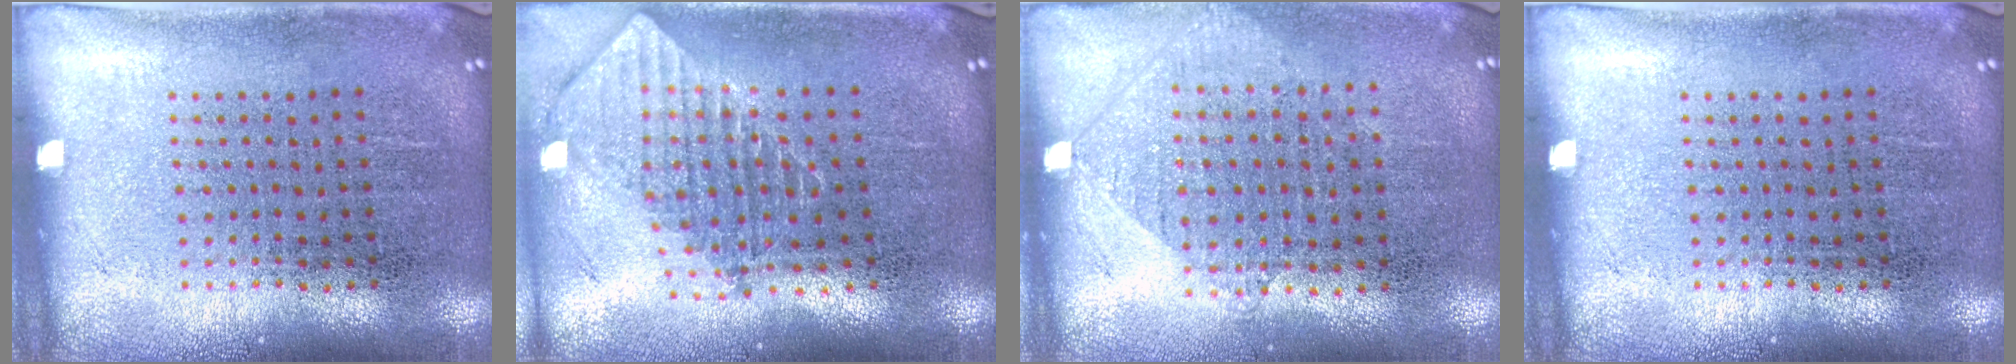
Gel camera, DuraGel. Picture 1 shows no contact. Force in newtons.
{"total": 2.0, "press": 1.5, "slide": 1.3}
{"total": 0.9, "press": 0.9, "slide": 0.3}
{"total": 0.0}